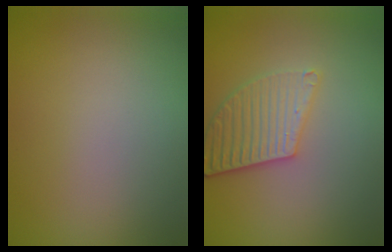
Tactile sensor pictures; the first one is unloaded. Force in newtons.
{"total": 3.7, "press": 3.3, "slide": 1.7}